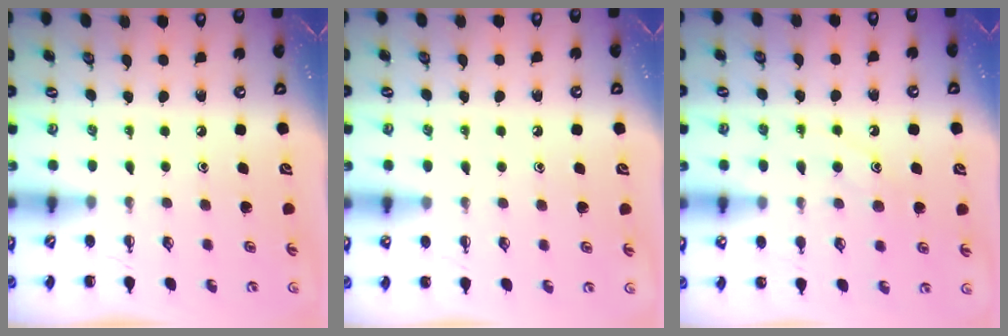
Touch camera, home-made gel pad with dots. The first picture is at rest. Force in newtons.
{"total": 6.2, "press": 6.0, "slide": 1.9}
{"total": 10.6, "press": 10.6, "slide": 0.7}